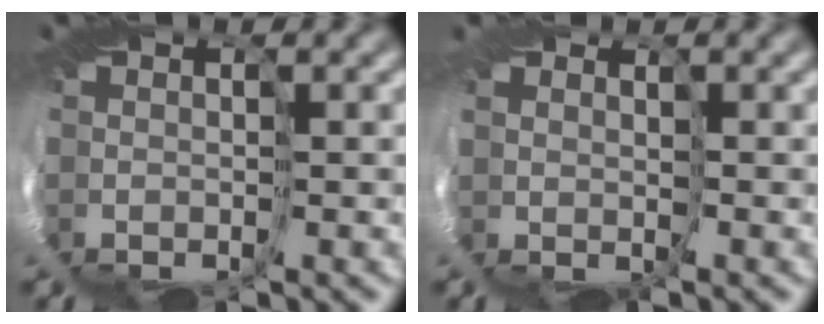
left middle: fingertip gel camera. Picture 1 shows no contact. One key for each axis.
{"total": 1.3, "fx": 0.9, "fy": 0.7, "fz": -0.5, "tx": -0.005, "ty": 0.001, "tz": 0.018}